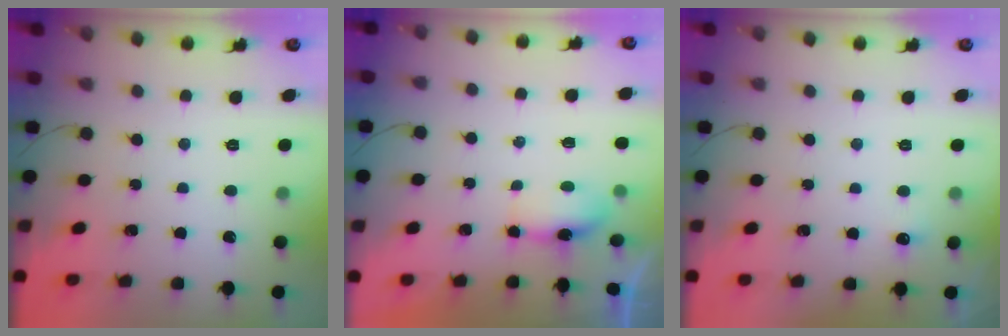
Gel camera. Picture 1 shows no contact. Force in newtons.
{"total": 6.0, "press": 5.1, "slide": 3.2}
{"total": 4.1, "press": 3.9, "slide": 1.3}